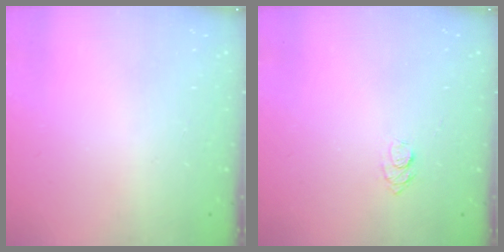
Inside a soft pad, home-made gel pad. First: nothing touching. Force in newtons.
{"total": 5.0, "press": 5.0, "slide": 0.5}